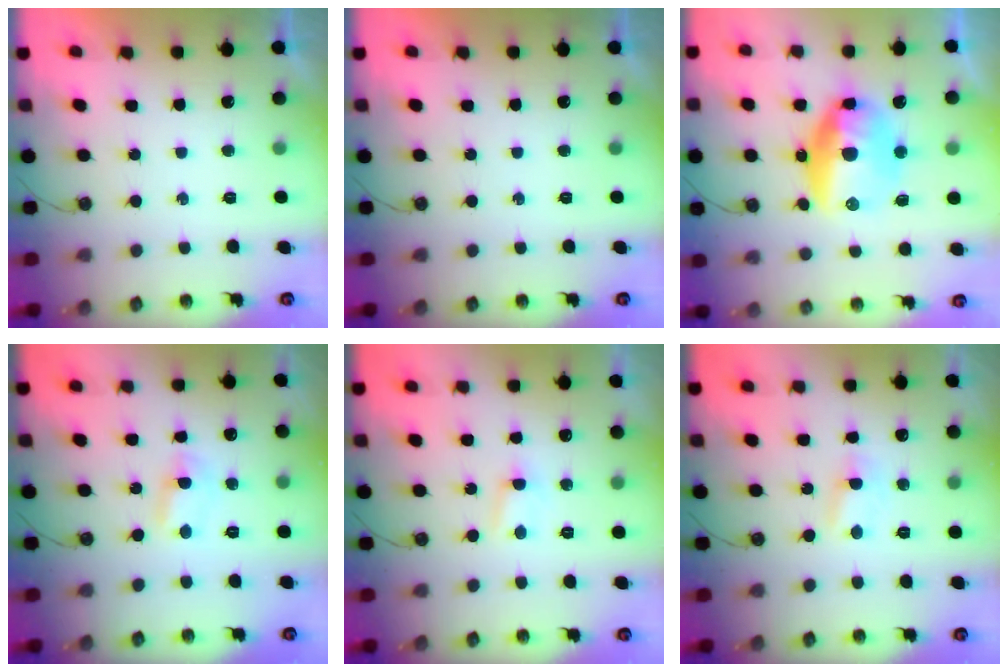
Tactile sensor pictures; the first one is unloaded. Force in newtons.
{"total": 0.0}
{"total": 18.5, "press": 16.4, "slide": 8.6}
{"total": 1.8, "press": 1.8, "slide": 0.2}
{"total": 2.8, "press": 2.8, "slide": 0.3}
{"total": 2.7, "press": 2.7, "slide": 0.2}